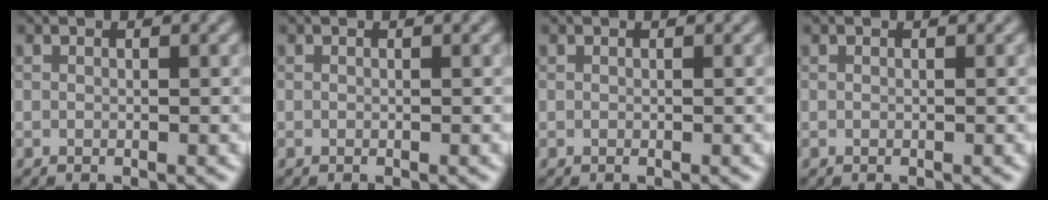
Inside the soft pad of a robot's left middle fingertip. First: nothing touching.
{"total": 0.0}
{"total": 0.0}
{"total": 0.0}